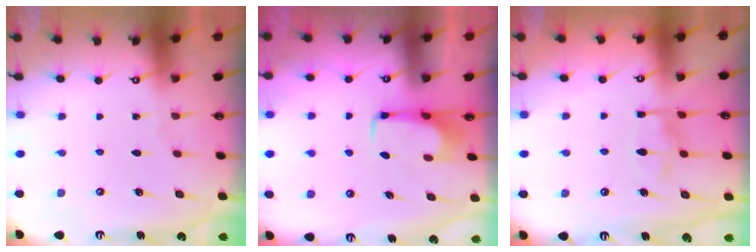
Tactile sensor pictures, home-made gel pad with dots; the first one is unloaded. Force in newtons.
{"total": 1.5, "press": 1.5, "slide": 0.5}
{"total": 9.2, "press": 9.2, "slide": 0.8}